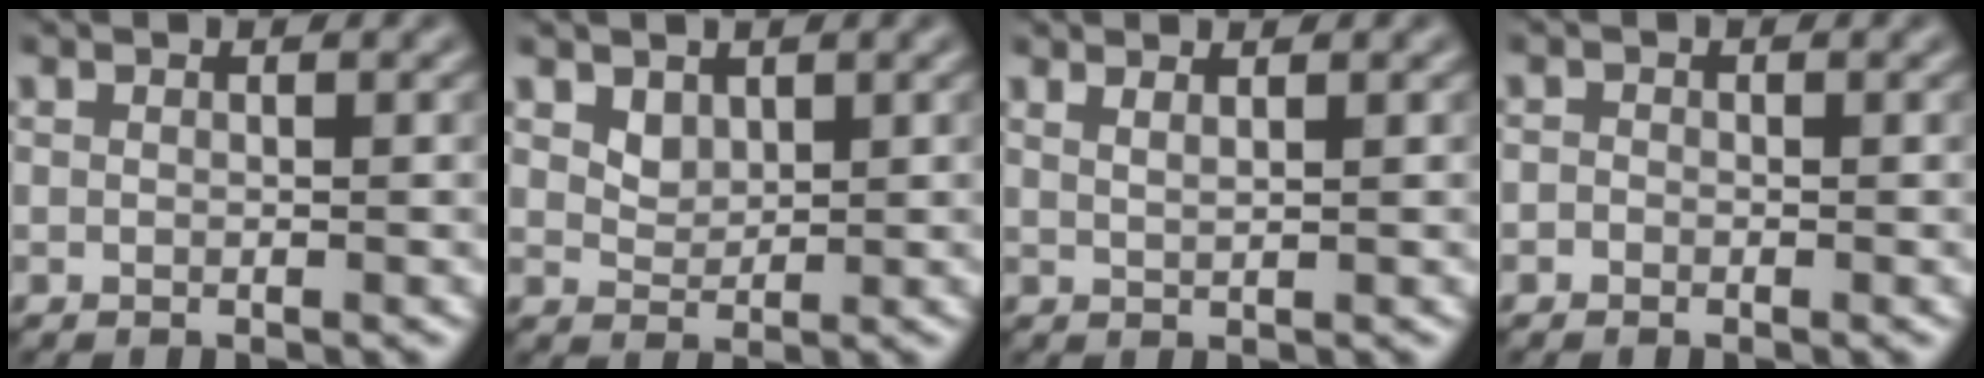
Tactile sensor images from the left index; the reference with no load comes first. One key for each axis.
{"total": 1.5, "fx": 0.9, "fy": 1.0, "fz": 0.6, "tx": -0.018, "ty": -0.010, "tz": 0.022}
{"total": 1.6, "fx": 1.2, "fy": 0.5, "fz": 1.0, "tx": -0.002, "ty": -0.001, "tz": 0.005}
{"total": 0.7, "fx": -0.5, "fy": 0.5, "fz": 0.0, "tx": 0.001, "ty": -0.006, "tz": -0.015}